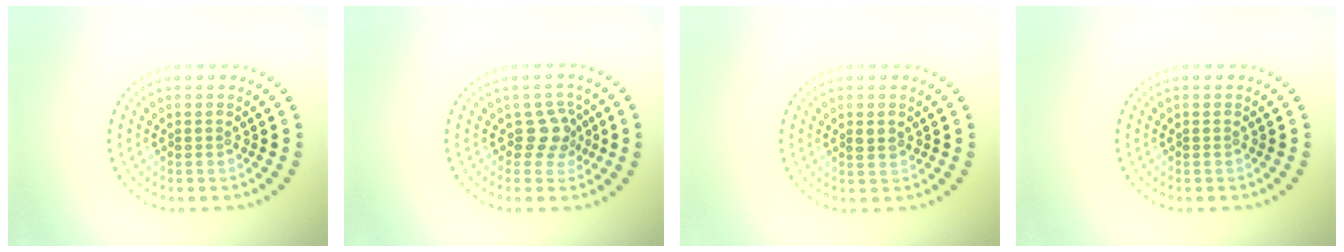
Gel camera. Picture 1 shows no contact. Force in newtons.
{"total": 2.2, "press": 1.7, "slide": 1.4}
{"total": 1.2, "press": 1.1, "slide": 0.2}
{"total": 0.0}